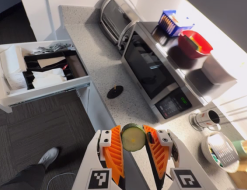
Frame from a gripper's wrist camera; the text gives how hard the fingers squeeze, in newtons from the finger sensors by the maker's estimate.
{"total": 8.5, "left": 8.4, "right": 8.5}